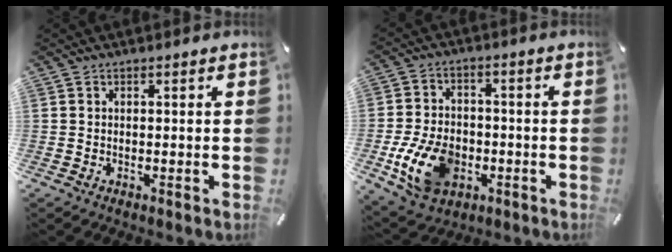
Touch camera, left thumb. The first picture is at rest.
{"total": 13.0, "force": [-4.1, 9.3, 8.2], "torque": [-0.179, 0.009, -0.071]}